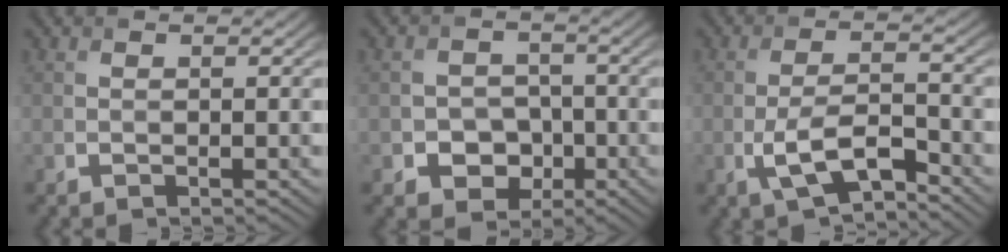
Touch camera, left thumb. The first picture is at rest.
{"total": 4.7, "force": [-1.9, 3.9, 1.9], "torque": [-0.025, -0.002, -0.046]}
{"total": 6.1, "force": [-3.1, 2.2, 4.8], "torque": [-0.105, -0.001, -0.061]}